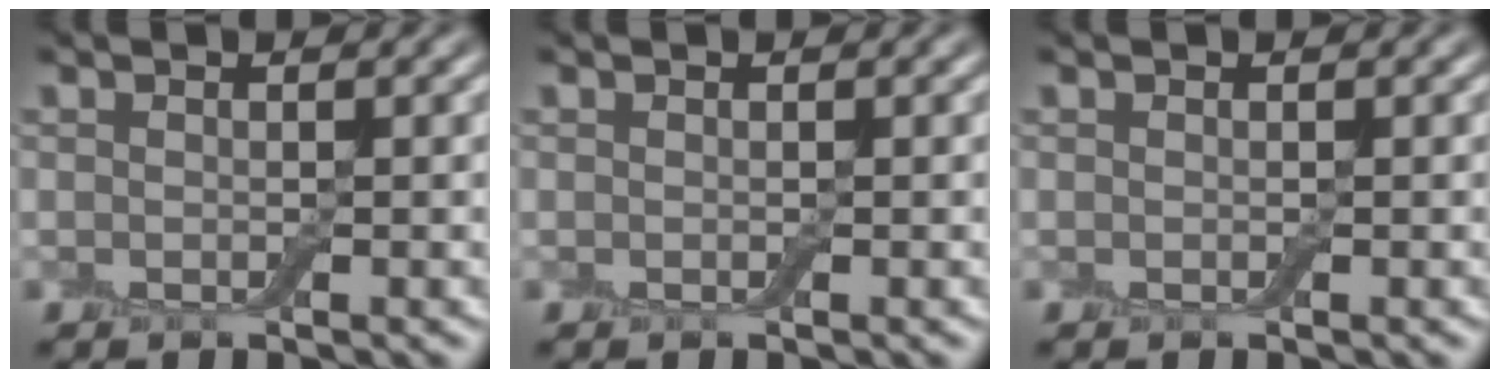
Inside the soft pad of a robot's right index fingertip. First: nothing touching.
{"total": 0.0}
{"total": 0.0}